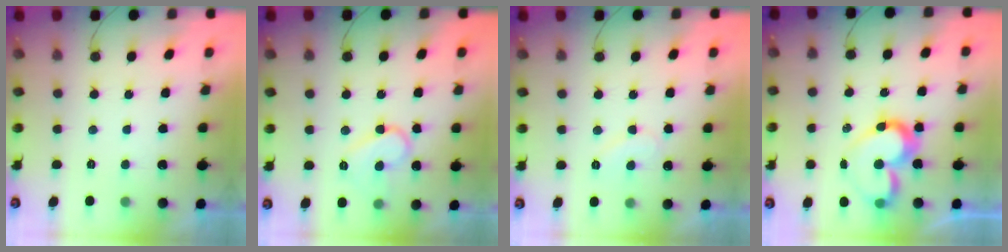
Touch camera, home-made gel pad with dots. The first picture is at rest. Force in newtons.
{"total": 9.5, "press": 9.4, "slide": 0.7}
{"total": 7.2, "press": 7.2, "slide": 0.5}
{"total": 13.0, "press": 12.9, "slide": 1.1}